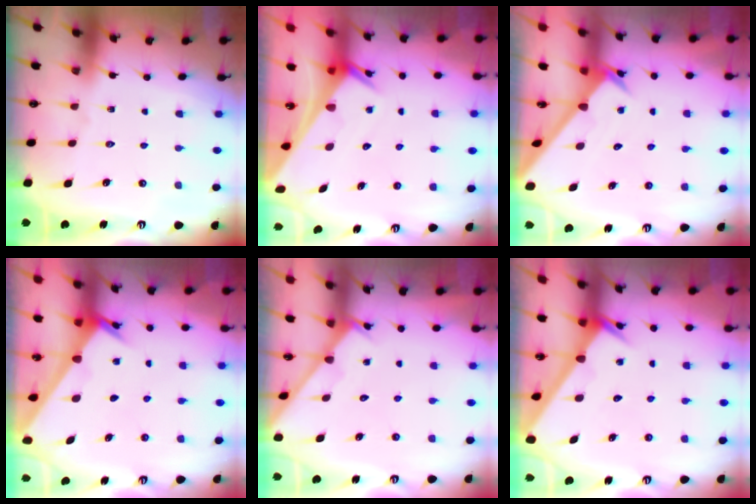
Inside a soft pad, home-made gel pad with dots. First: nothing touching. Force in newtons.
{"total": 2.5, "press": 2.5, "slide": 0.1}
{"total": 2.4, "press": 2.4, "slide": 0.2}
{"total": 2.2, "press": 2.2, "slide": 0.2}
{"total": 2.2, "press": 2.2, "slide": 0.2}
{"total": 2.6, "press": 2.6, "slide": 0.0}